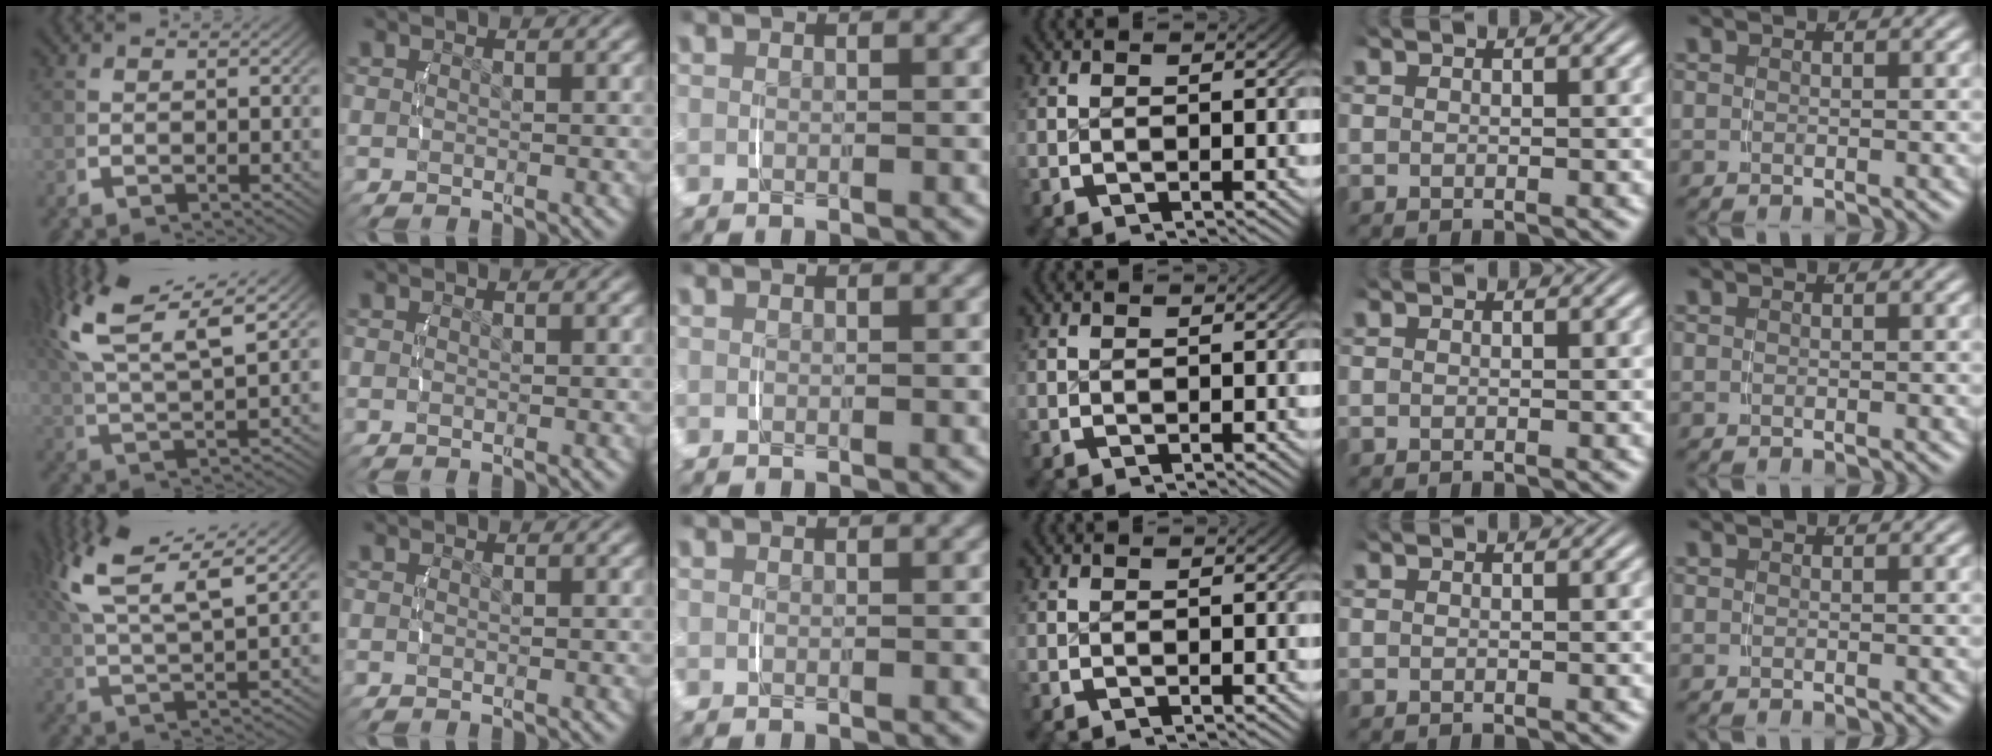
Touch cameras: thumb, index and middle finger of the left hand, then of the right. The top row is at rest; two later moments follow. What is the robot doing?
{"motion": "lift_and_place", "object": "phone"}